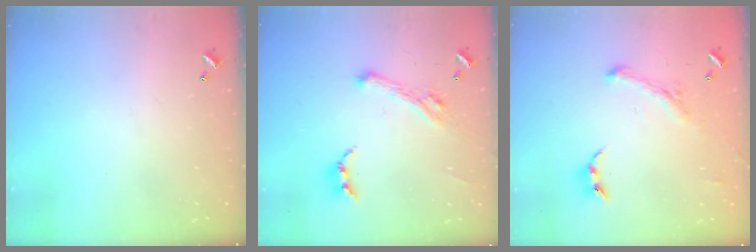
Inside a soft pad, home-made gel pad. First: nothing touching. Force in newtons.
{"total": 5.1, "press": 5.0, "slide": 1.0}
{"total": 0.0}